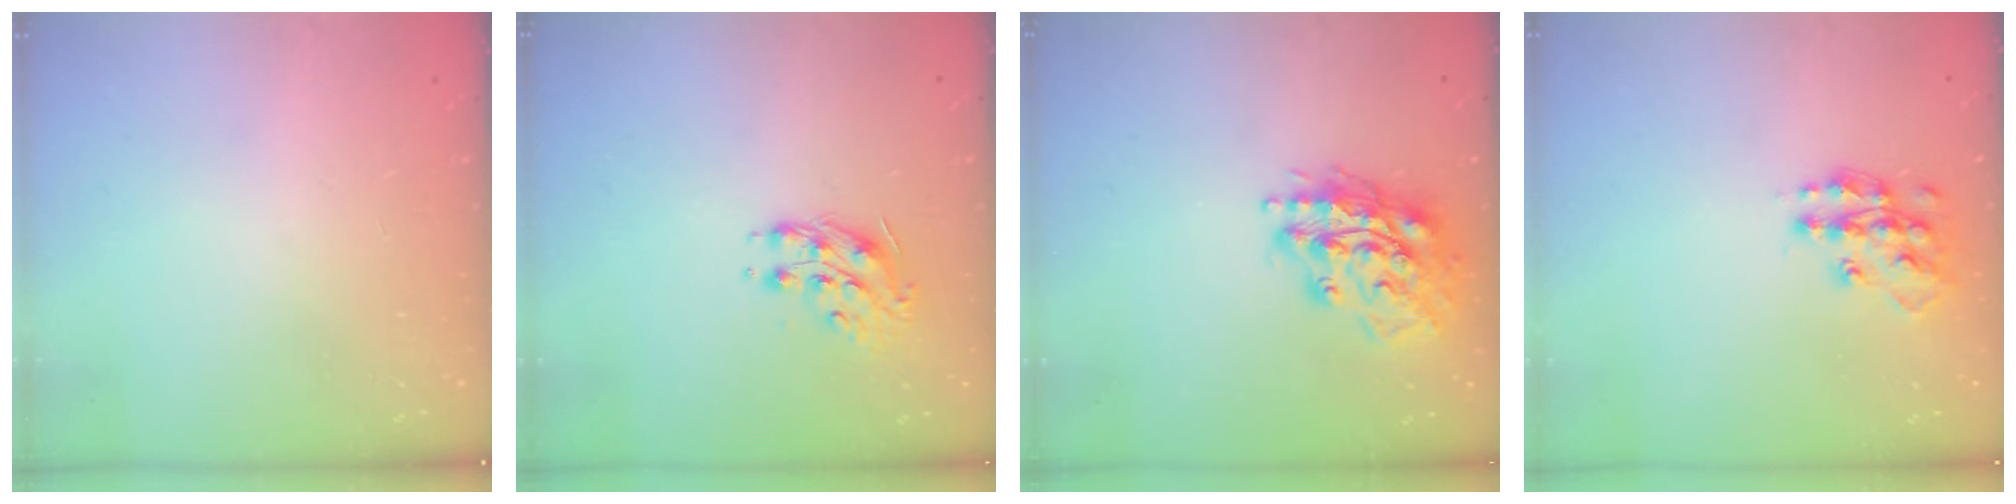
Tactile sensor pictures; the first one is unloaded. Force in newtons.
{"total": 9.3, "press": 9.3, "slide": 0.2}
{"total": 18.0, "press": 17.8, "slide": 2.5}
{"total": 13.2, "press": 13.1, "slide": 0.9}